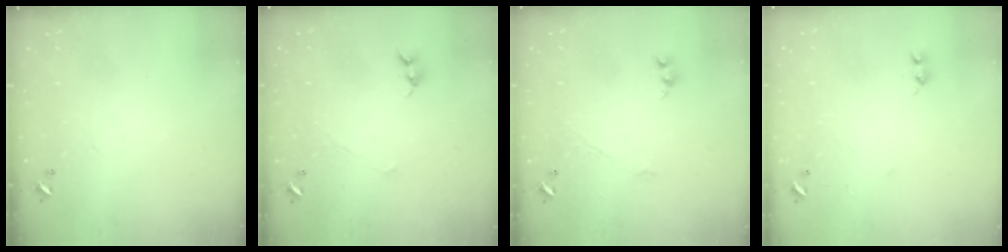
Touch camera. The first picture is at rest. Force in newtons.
{"total": 1.0, "press": 0.8, "slide": 0.6}
{"total": 1.9, "press": 1.8, "slide": 0.4}
{"total": 5.4, "press": 5.4, "slide": 0.7}